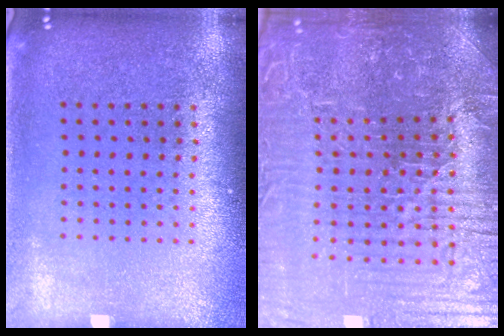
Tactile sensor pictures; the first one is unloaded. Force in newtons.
{"total": 5.9, "press": 5.7, "slide": 1.8}